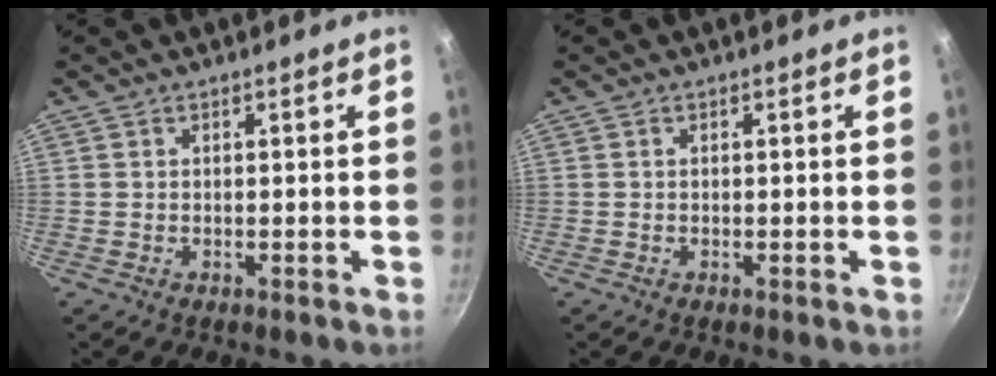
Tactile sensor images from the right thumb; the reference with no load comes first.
{"total": 0.0}